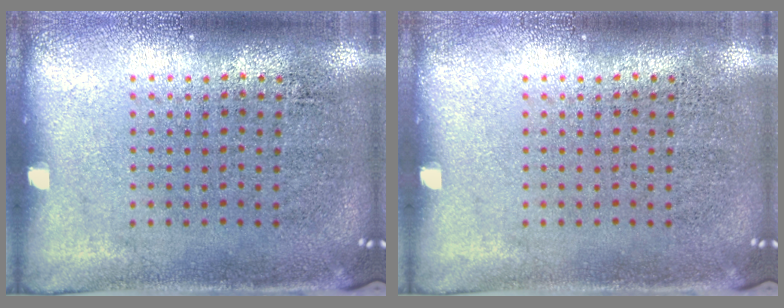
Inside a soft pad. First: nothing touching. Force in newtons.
{"total": 0.0}